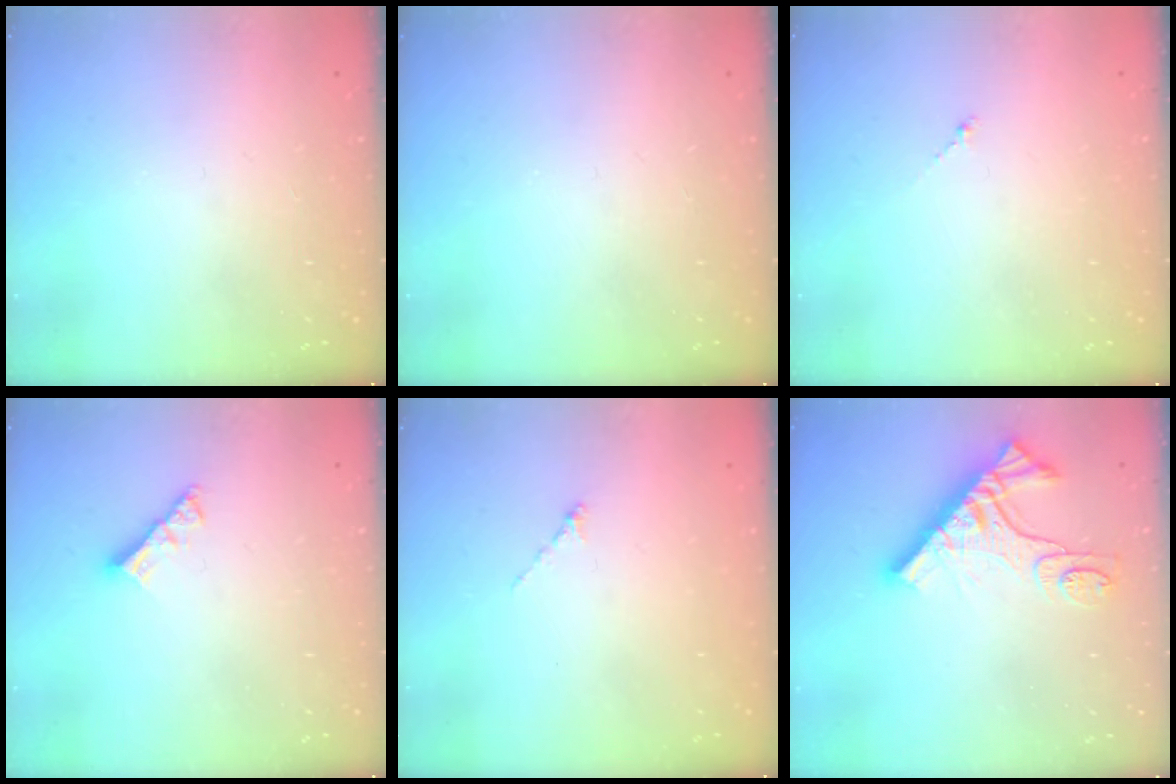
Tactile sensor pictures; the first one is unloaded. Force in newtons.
{"total": 0.0}
{"total": 0.7, "press": 0.6, "slide": 0.4}
{"total": 4.8, "press": 4.8, "slide": 0.5}
{"total": 0.0}
{"total": 11.4, "press": 11.3, "slide": 1.3}